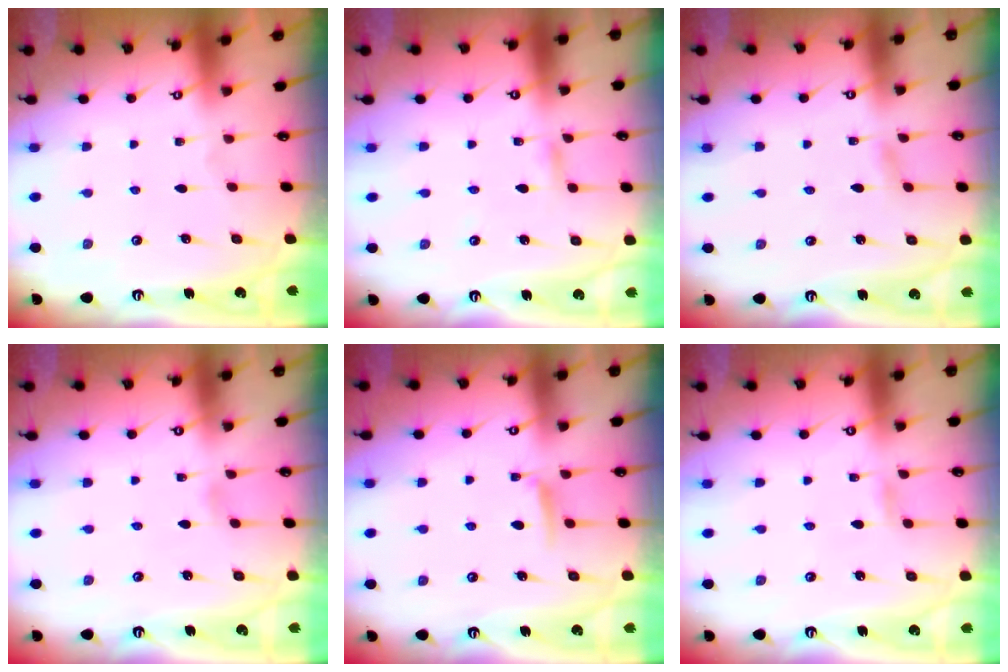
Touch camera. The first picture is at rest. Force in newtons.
{"total": 2.7, "press": 2.7, "slide": 0.2}
{"total": 2.4, "press": 2.4, "slide": 0.3}
{"total": 2.6, "press": 2.6, "slide": 0.3}
{"total": 4.6, "press": 4.5, "slide": 0.6}
{"total": 3.2, "press": 3.2, "slide": 0.3}